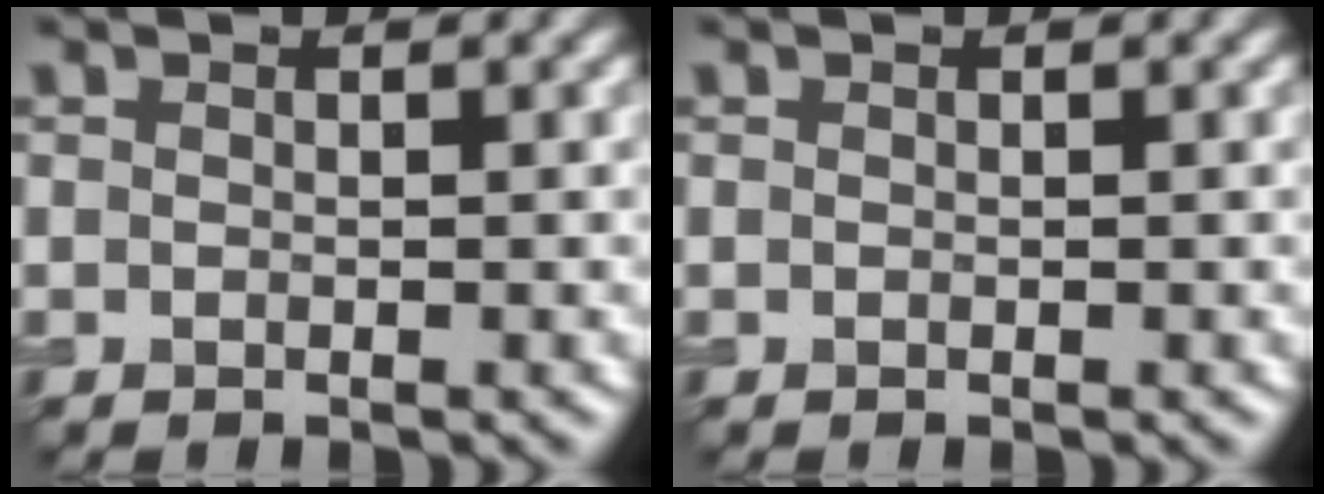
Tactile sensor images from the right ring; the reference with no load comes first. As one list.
[{"total": 0.0}]